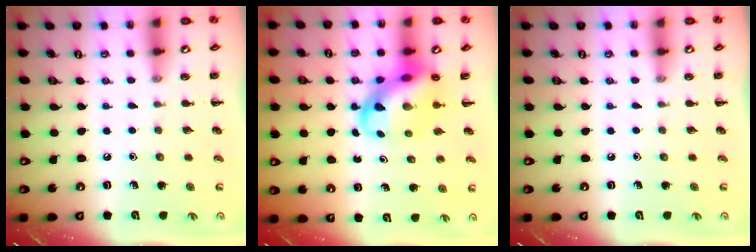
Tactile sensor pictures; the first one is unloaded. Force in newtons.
{"total": 11.5, "press": 11.1, "slide": 3.0}
{"total": 0.0}